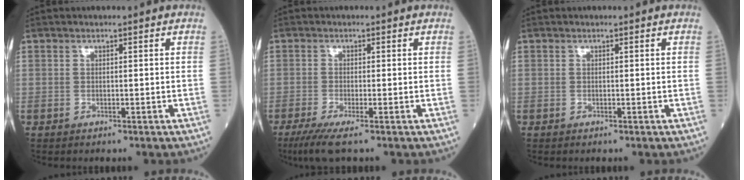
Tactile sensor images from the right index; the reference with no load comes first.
{"total": 4.3, "force": [-2.7, 0.3, 3.4], "torque": [-0.067, -0.015, -0.053]}
{"total": 0.0}